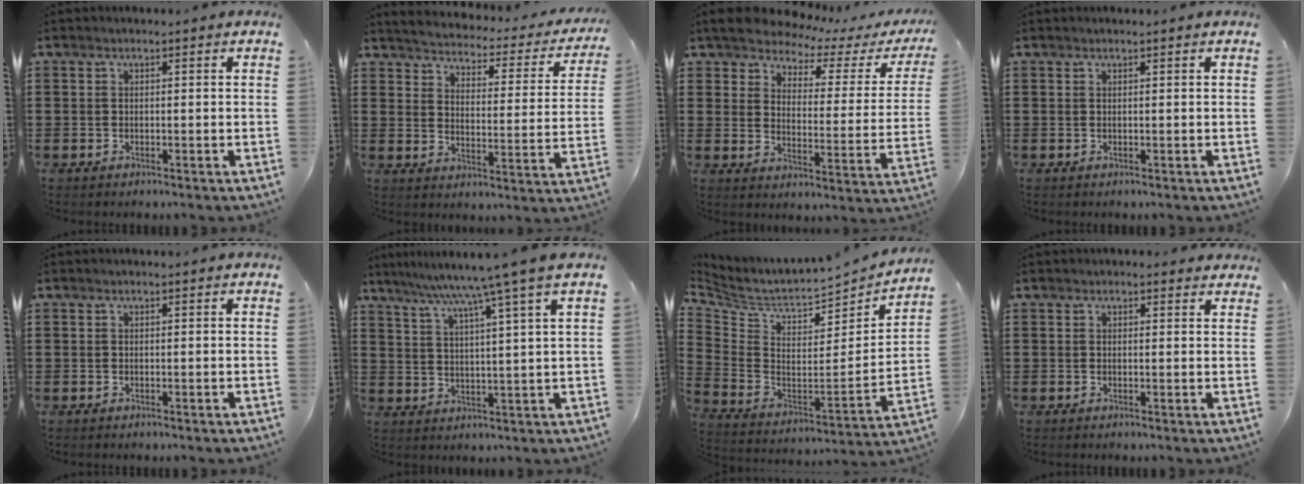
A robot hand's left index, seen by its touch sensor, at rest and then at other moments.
{"total": 2.6, "force": [2.5, -0.1, 0.2], "torque": [-0.026, -0.029, 0.033]}
{"total": 5.1, "force": [5.0, 0.9, 0.8], "torque": [-0.051, -0.036, 0.082]}
{"total": 0.0}
{"total": 0.0}
{"total": 7.7, "force": [5.9, -1.8, 4.6], "torque": [-0.111, -0.033, 0.091]}
{"total": 4.2, "force": [3.8, 1.0, 1.5], "torque": [-0.057, -0.045, 0.057]}
{"total": 1.2, "force": [1.1, 0.5, 0.3], "torque": [-0.007, 0.005, 0.021]}